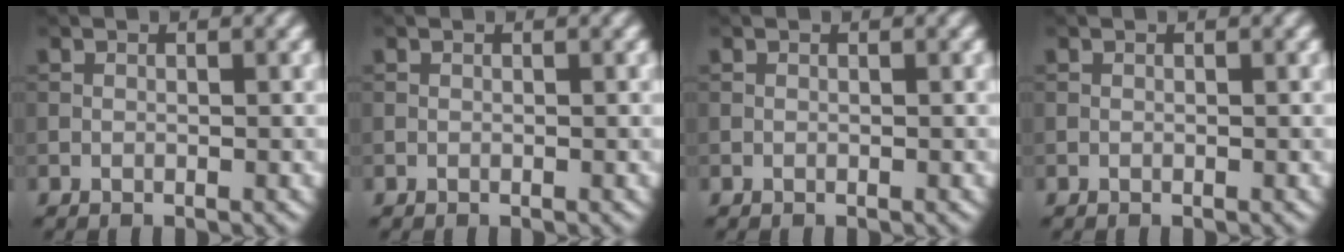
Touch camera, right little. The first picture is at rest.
{"total": 0.0}
{"total": 0.0}
{"total": 0.0}